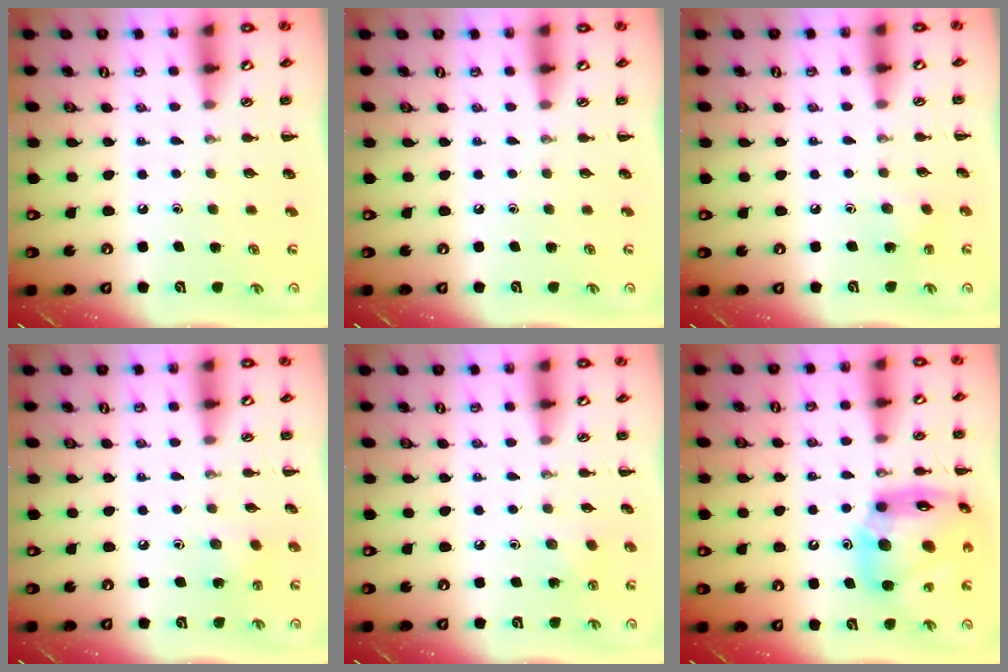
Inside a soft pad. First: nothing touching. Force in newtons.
{"total": 0.0}
{"total": 3.6, "press": 3.4, "slide": 1.1}
{"total": 2.3, "press": 2.1, "slide": 0.9}
{"total": 2.6, "press": 2.4, "slide": 0.8}
{"total": 17.7, "press": 17.1, "slide": 4.8}